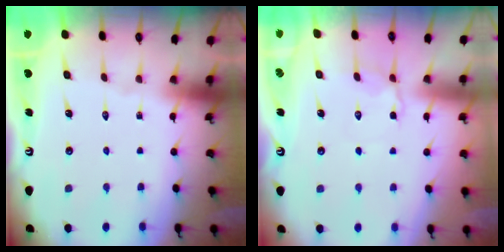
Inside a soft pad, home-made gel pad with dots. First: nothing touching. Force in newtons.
{"total": 3.4, "press": 3.2, "slide": 1.2}